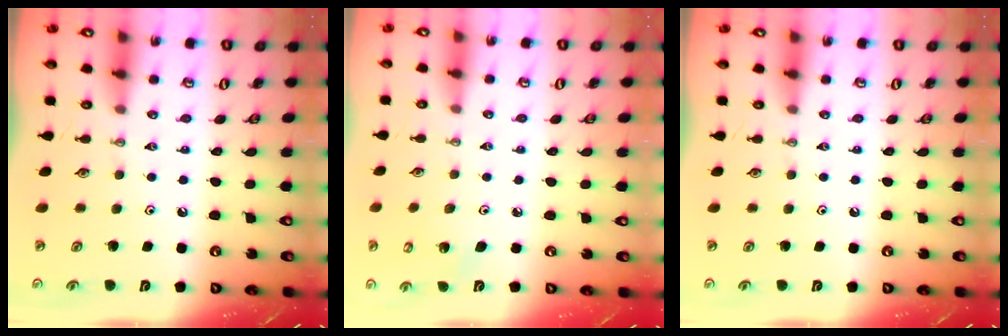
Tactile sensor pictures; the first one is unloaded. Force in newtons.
{"total": 3.5, "press": 3.5, "slide": 0.3}
{"total": 0.0}